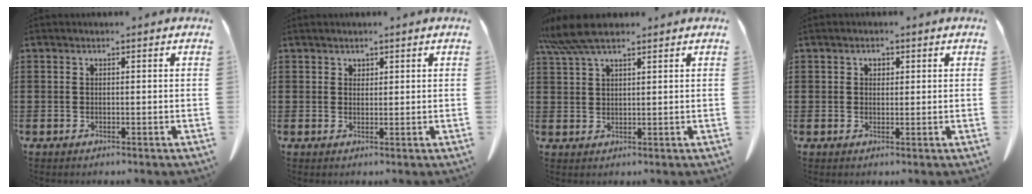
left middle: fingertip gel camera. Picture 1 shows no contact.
{"total": 1.3, "force": [1.2, 0.5, 0.1], "torque": [-0.004, -0.001, 0.023]}
{"total": 6.2, "force": [4.7, 1.1, 3.8], "torque": [-0.086, -0.004, 0.088]}
{"total": 1.2, "force": [0.6, 0.9, 0.6], "torque": [-0.015, 0.006, 0.010]}